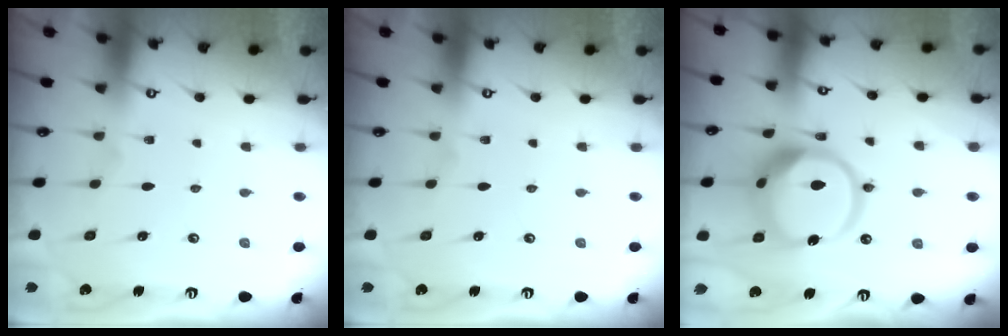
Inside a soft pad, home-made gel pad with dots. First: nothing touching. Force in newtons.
{"total": 0.0}
{"total": 17.1, "press": 17.0, "slide": 2.1}